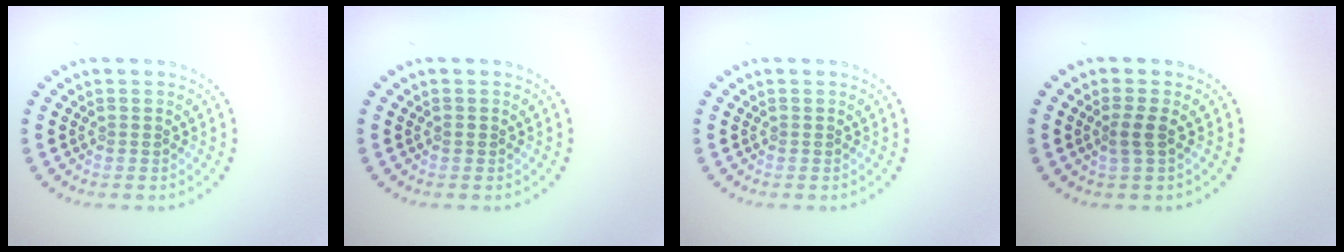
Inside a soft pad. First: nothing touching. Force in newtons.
{"total": 0.5, "press": 0.5, "slide": 0.2}
{"total": 0.0}
{"total": 1.5, "press": 1.2, "slide": 0.9}